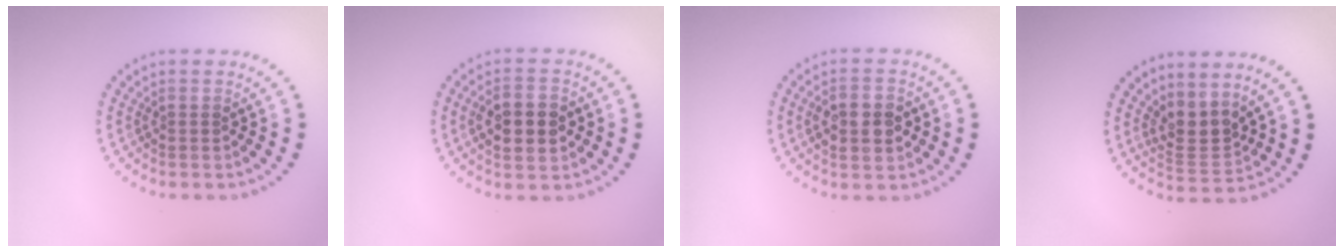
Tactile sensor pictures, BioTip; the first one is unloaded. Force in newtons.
{"total": 4.6, "press": 4.6, "slide": 0.1}
{"total": 4.3, "press": 4.3, "slide": 0.3}
{"total": 2.9, "press": 2.3, "slide": 1.9}